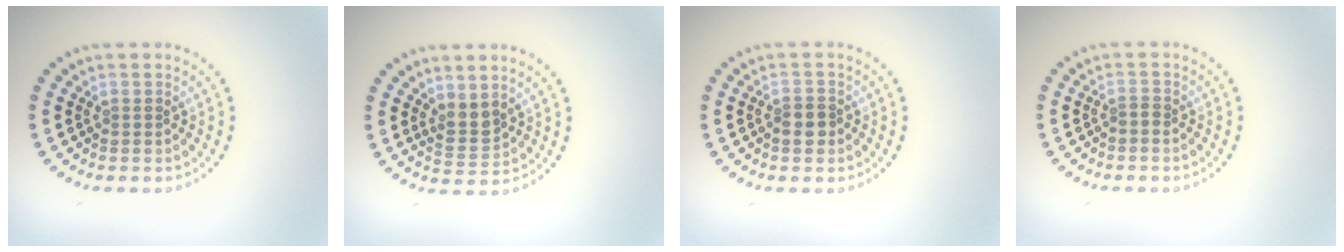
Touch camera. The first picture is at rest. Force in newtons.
{"total": 2.1, "press": 1.7, "slide": 1.3}
{"total": 1.9, "press": 1.7, "slide": 0.8}
{"total": 0.6, "press": 0.3, "slide": 0.5}